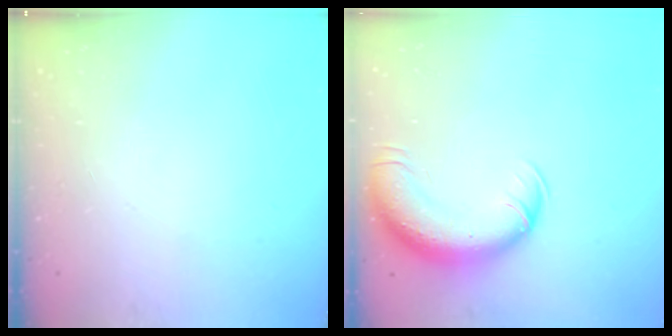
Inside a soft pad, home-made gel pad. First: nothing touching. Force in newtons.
{"total": 13.1, "press": 12.7, "slide": 3.2}